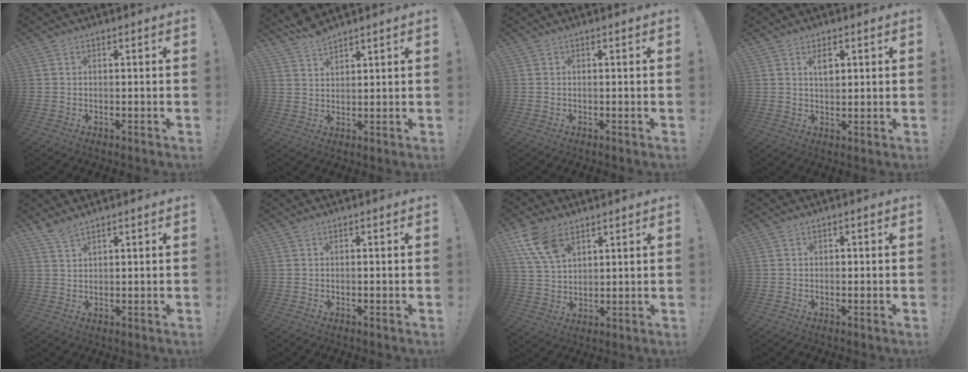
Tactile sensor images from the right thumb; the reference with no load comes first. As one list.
[{"total": 4.8, "force": [4.5, 1.0, 1.3], "torque": [-0.029, -0.028, 0.084]}, {"total": 0.0}, {"total": 4.2, "force": [1.7, 2.4, 3.0], "torque": [-0.042, -0.003, 0.025]}, {"total": 3.4, "force": [3.0, 0.7, 1.5], "torque": [-0.028, -0.019, 0.055]}, {"total": 0.0}, {"total": 11.3, "force": [6.4, 6.5, 6.6], "torque": [-0.122, -0.023, 0.124]}, {"total": 0.6, "force": [-0.1, 0.6, 0.0], "torque": [0.006, -0.001, -0.004]}]